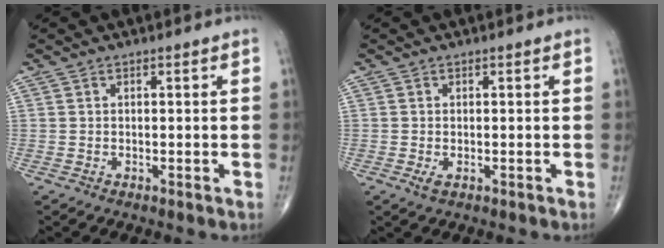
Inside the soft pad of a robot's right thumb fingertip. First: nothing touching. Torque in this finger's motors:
{"motor_torque": [0.59, 0.27, -0.12, -0.21, 0.00]}